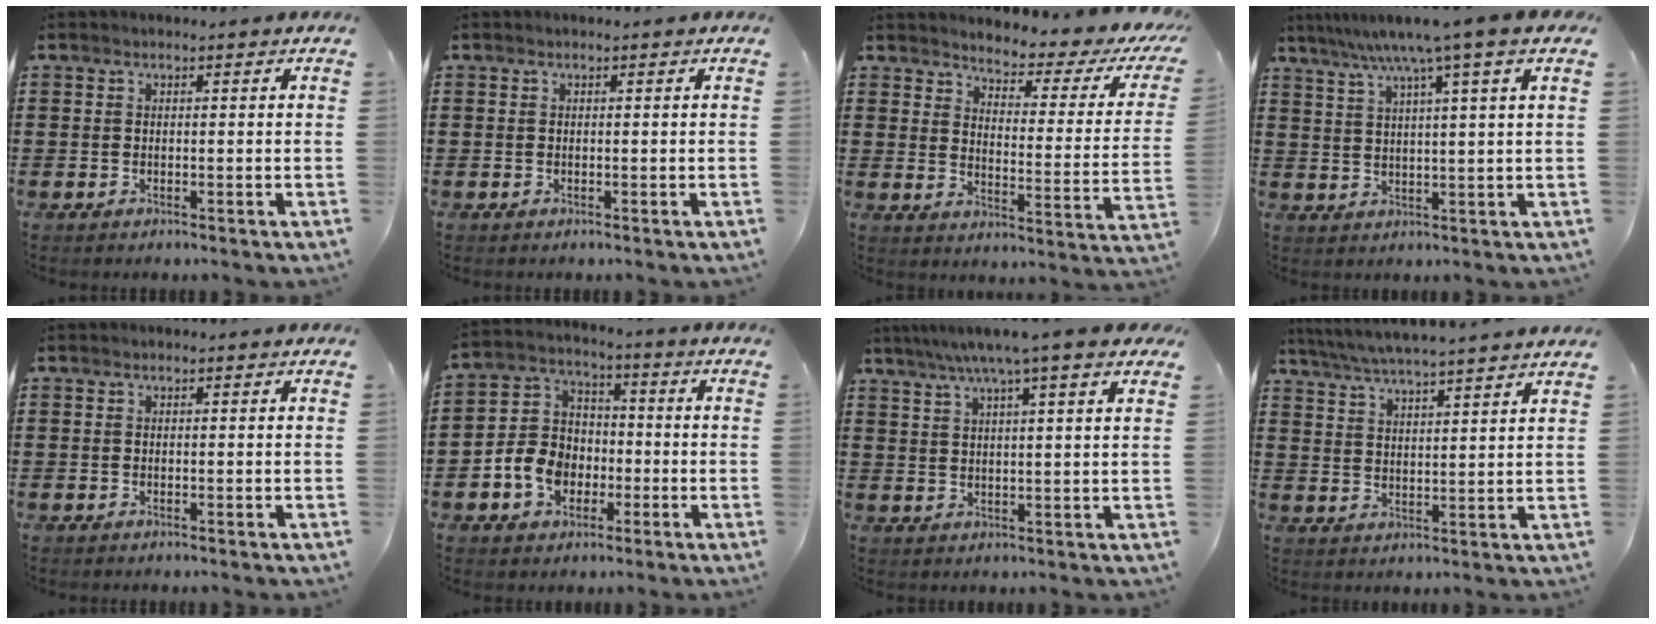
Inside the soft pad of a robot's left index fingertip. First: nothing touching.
{"total": 0.0}
{"total": 3.2, "force": [2.8, 0.4, 1.5], "torque": [-0.041, -0.029, 0.037]}
{"total": 7.3, "force": [4.8, -0.7, 5.5], "torque": [-0.121, -0.014, 0.075]}
{"total": 0.0}
{"total": 8.0, "force": [-2.9, 6.6, 3.5], "torque": [-0.098, 0.020, -0.058]}
{"total": 6.4, "force": [4.6, -0.1, 4.4], "torque": [-0.099, -0.011, 0.076]}
{"total": 5.0, "force": [4.8, -0.6, 1.4], "torque": [-0.046, -0.027, 0.083]}